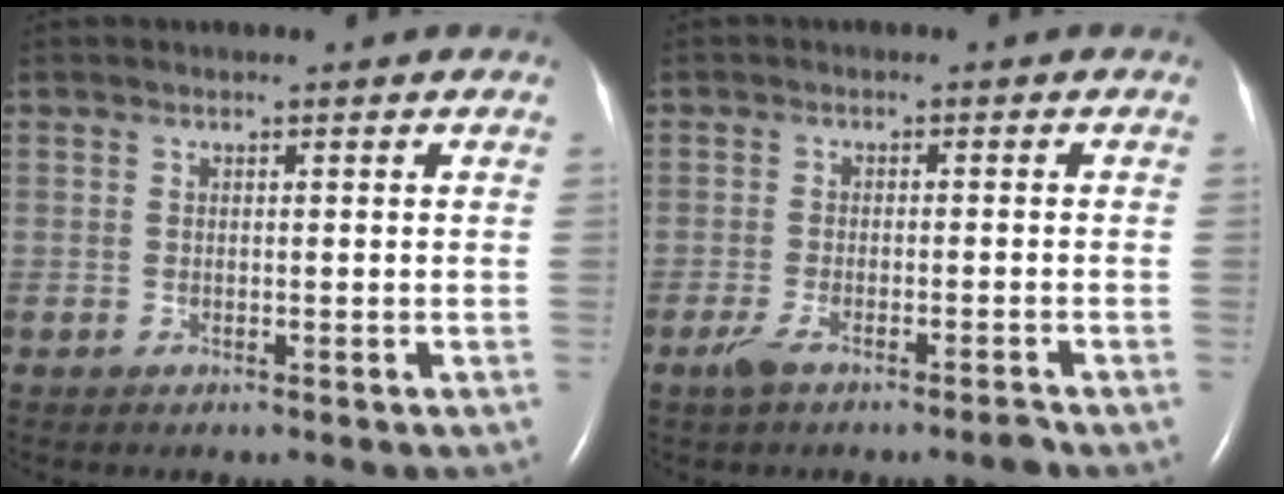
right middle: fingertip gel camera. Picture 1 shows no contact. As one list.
[{"total": 3.5, "force": [-2.6, 0.2, 2.3], "torque": [-0.045, -0.004, -0.050]}]